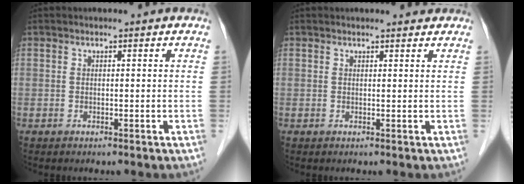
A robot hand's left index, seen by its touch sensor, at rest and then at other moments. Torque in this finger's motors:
{"motor_torque": [0.25, -0.16, 0.05, -0.01]}